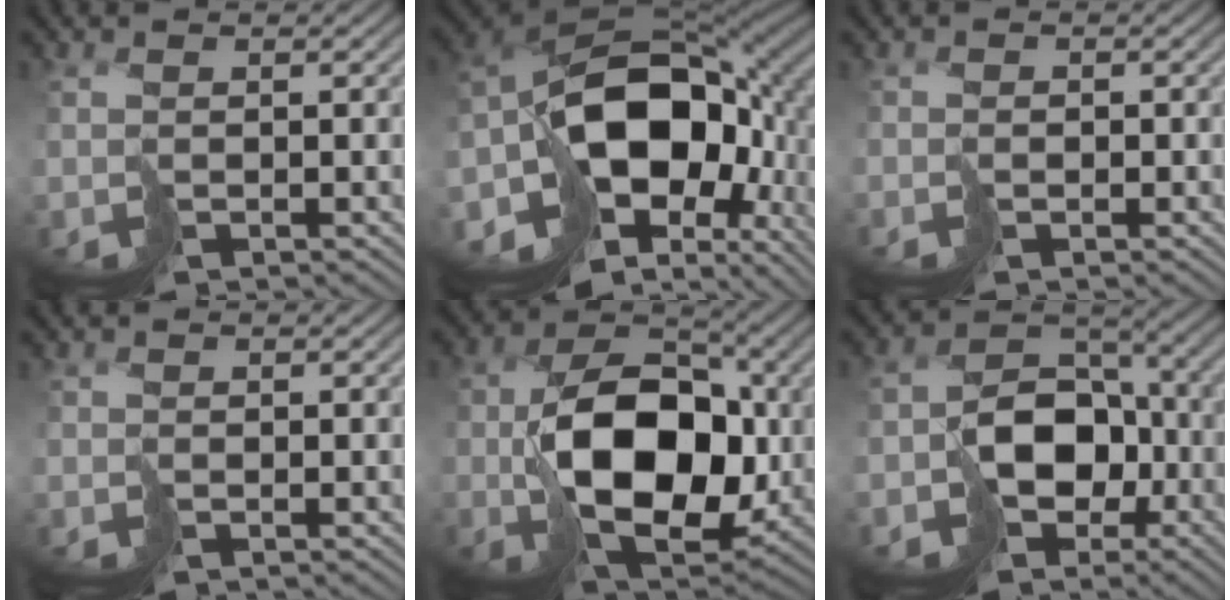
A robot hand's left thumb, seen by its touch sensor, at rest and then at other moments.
{"total": 19.0, "force": [-5.6, 12.1, 13.5], "torque": [-0.253, -0.028, -0.092]}
{"total": 1.7, "force": [-0.8, 1.3, 0.8], "torque": [-0.017, -0.007, -0.018]}
{"total": 0.0}
{"total": 16.0, "force": [-2.0, 10.1, 12.3], "torque": [-0.218, -0.014, -0.037]}
{"total": 9.3, "force": [-3.2, 6.7, 5.5], "torque": [-0.104, -0.006, -0.068]}